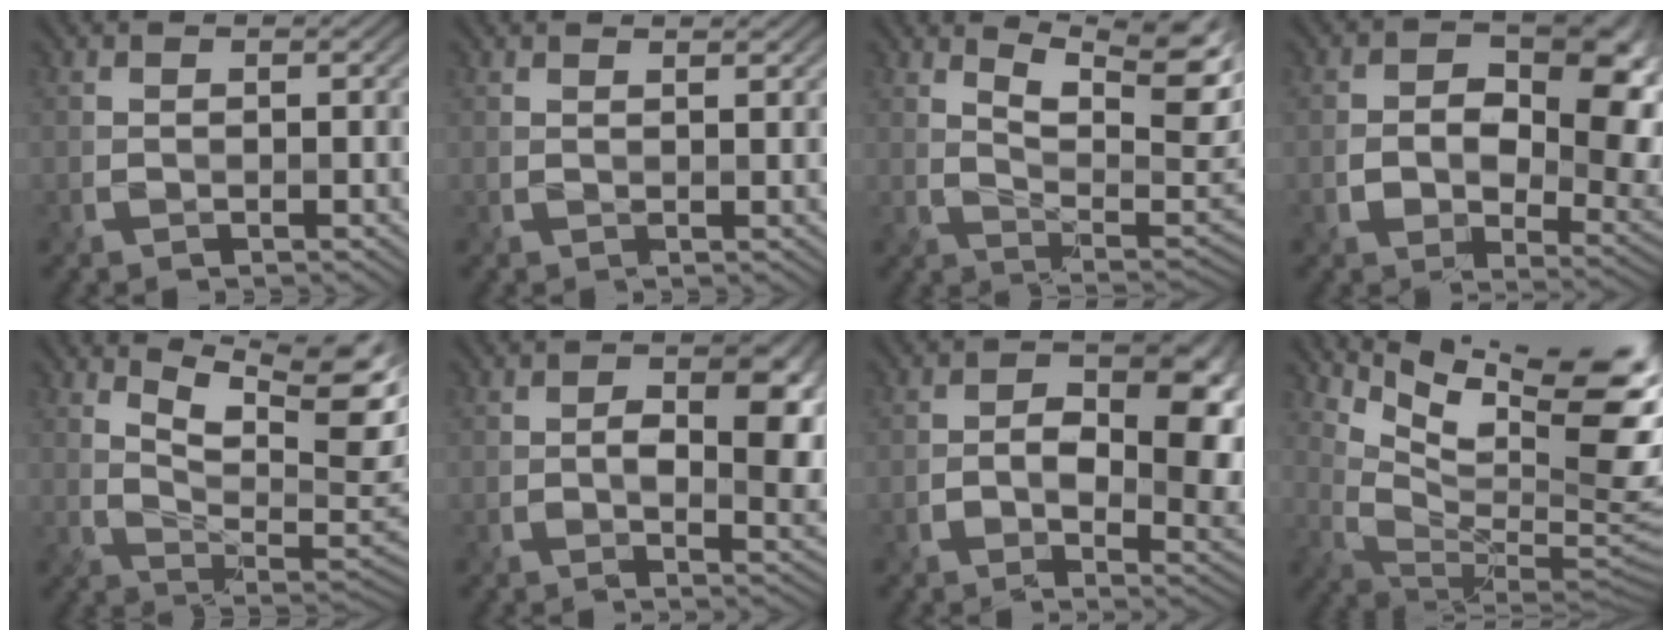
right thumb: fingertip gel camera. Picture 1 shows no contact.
{"total": 1.2, "force": [1.1, 0.0, 0.5], "torque": [-0.013, -0.003, 0.023]}
{"total": 10.7, "force": [6.0, 2.9, 8.4], "torque": [-0.147, -0.002, 0.095]}
{"total": 10.6, "force": [1.3, 7.1, 7.7], "torque": [-0.107, -0.018, 0.022]}
{"total": 11.3, "force": [5.4, 3.3, 9.4], "torque": [-0.167, 0.000, 0.095]}
{"total": 8.0, "force": [0.8, 4.3, 6.7], "torque": [-0.095, -0.009, 0.014]}
{"total": 9.5, "force": [0.0, 5.6, 7.7], "torque": [-0.096, -0.006, -0.002]}
{"total": 14.5, "force": [8.4, 4.7, 10.8], "torque": [-0.186, 0.001, 0.150]}